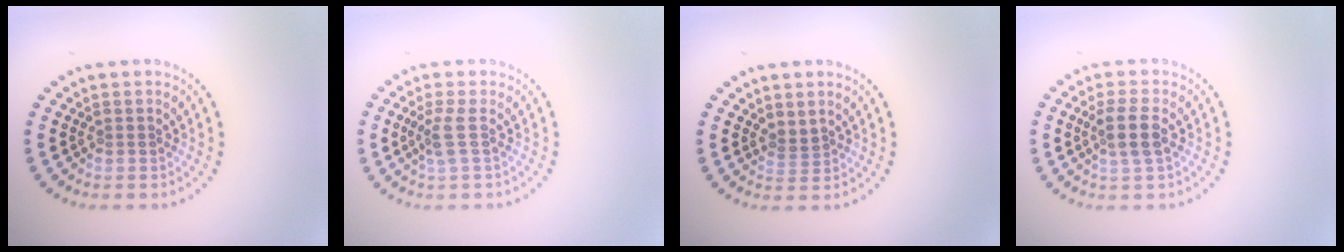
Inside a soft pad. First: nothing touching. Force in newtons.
{"total": 1.8, "press": 1.4, "slide": 1.1}
{"total": 1.2, "press": 0.8, "slide": 0.9}
{"total": 2.7, "press": 2.4, "slide": 1.2}